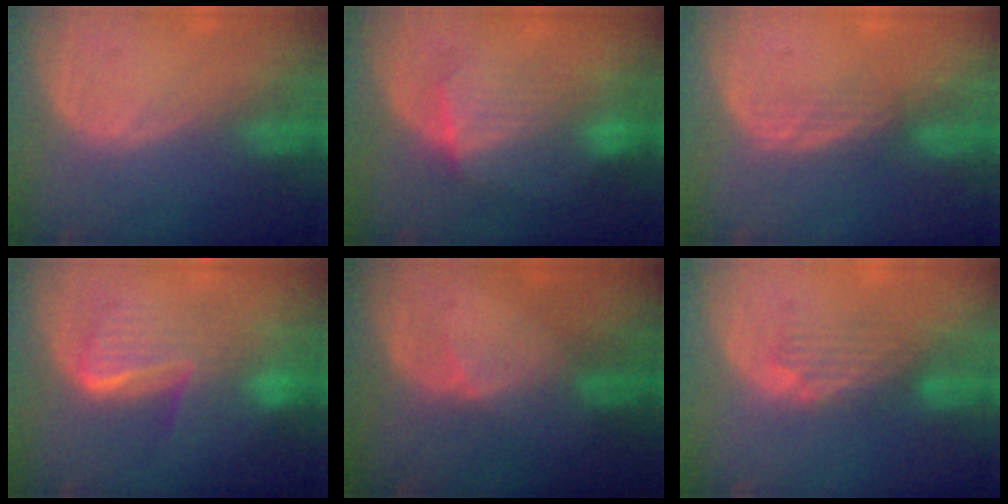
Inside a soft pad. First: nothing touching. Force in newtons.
{"total": 7.3, "press": 7.2, "slide": 0.7}
{"total": 2.3, "press": 2.2, "slide": 0.5}
{"total": 8.0, "press": 8.0, "slide": 0.5}
{"total": 2.7, "press": 2.7, "slide": 0.3}
{"total": 4.2, "press": 3.7, "slide": 2.0}